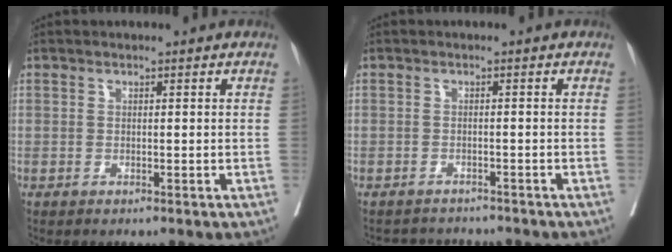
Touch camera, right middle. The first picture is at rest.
{"total": 3.8, "force": [-3.8, 0.4, -0.2], "torque": [0.009, -0.003, -0.057]}